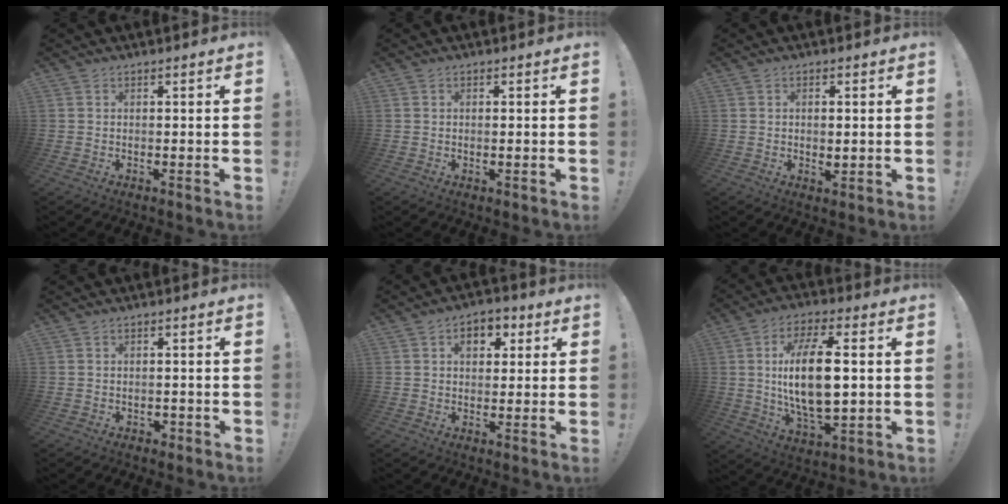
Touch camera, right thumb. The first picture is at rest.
{"total": 0.8, "force": [0.2, 0.3, 0.7], "torque": [0.002, -0.006, 0.001]}
{"total": 1.8, "force": [0.2, 1.0, 1.4], "torque": [-0.013, -0.001, 0.001]}
{"total": 1.6, "force": [-0.8, 1.3, 0.6], "torque": [-0.006, 0.002, -0.014]}
{"total": 6.8, "force": [2.3, 4.9, 4.1], "torque": [-0.041, -0.002, 0.037]}
{"total": 18.3, "force": [1.5, 7.9, 16.4], "torque": [-0.309, -0.011, 0.012]}